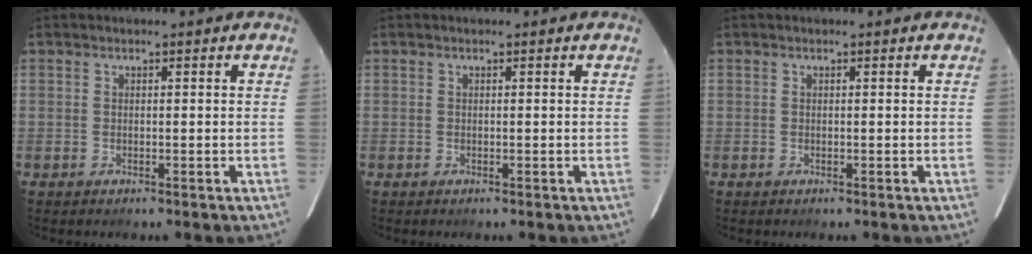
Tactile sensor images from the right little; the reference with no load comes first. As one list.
[{"total": 0.0}, {"total": 0.0}]